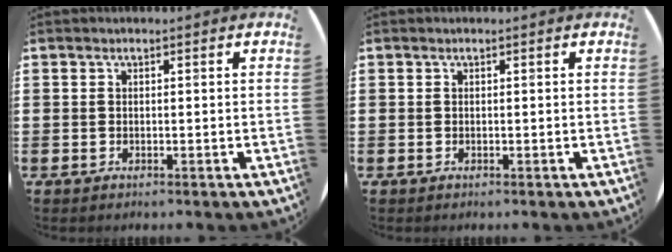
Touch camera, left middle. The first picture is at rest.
{"total": 0.0}